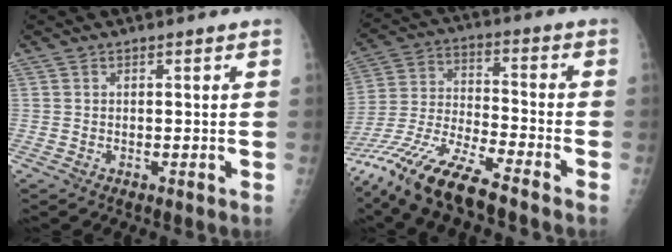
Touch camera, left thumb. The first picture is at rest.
{"total": 15.8, "force": [-12.2, 2.6, 9.8], "torque": [-0.210, 0.029, -0.233]}